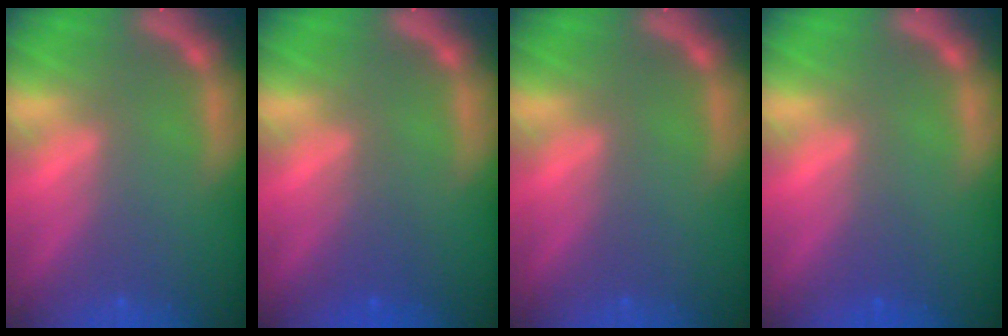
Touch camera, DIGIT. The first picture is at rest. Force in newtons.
{"total": 2.0}
{"total": 0.0}
{"total": 1.0}